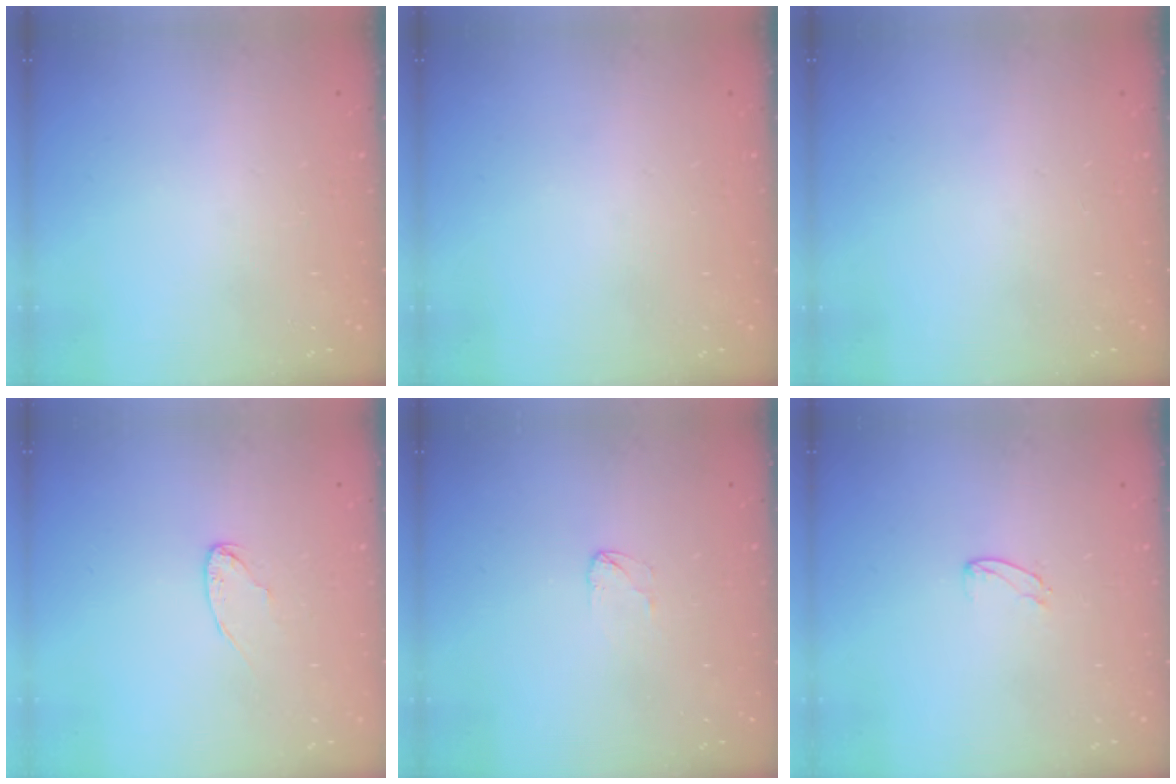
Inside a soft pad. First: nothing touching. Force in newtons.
{"total": 0.0}
{"total": 0.0}
{"total": 3.9, "press": 3.9, "slide": 0.3}
{"total": 2.5, "press": 2.5, "slide": 0.2}
{"total": 3.7, "press": 3.7, "slide": 0.3}